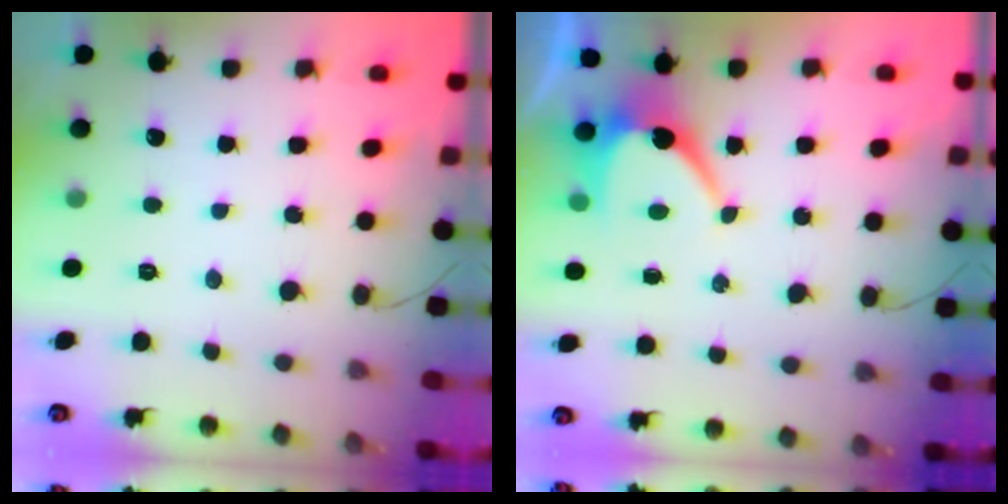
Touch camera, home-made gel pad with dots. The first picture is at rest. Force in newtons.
{"total": 7.1, "press": 7.0, "slide": 0.5}